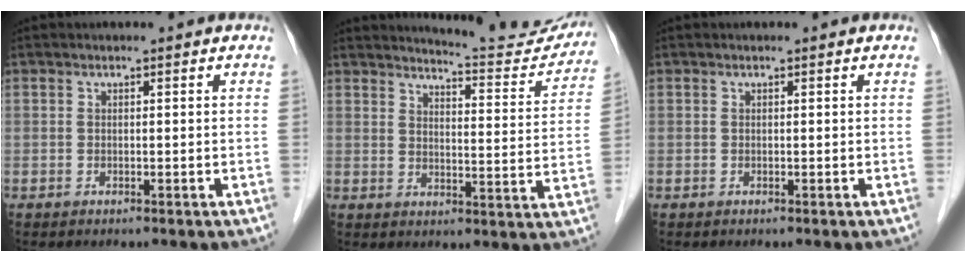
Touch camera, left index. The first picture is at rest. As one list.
[{"total": 13.1, "force": [12.9, 1.0, 2.0], "torque": [-0.022, -0.048, 0.149]}, {"total": 0.0}]